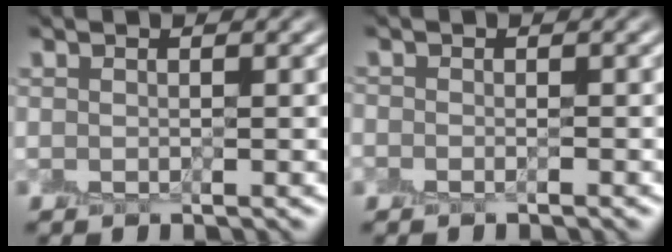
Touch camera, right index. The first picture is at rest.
{"total": 0.7, "force": [-0.6, 0.2, -0.2], "torque": [0.006, 0.002, -0.011]}